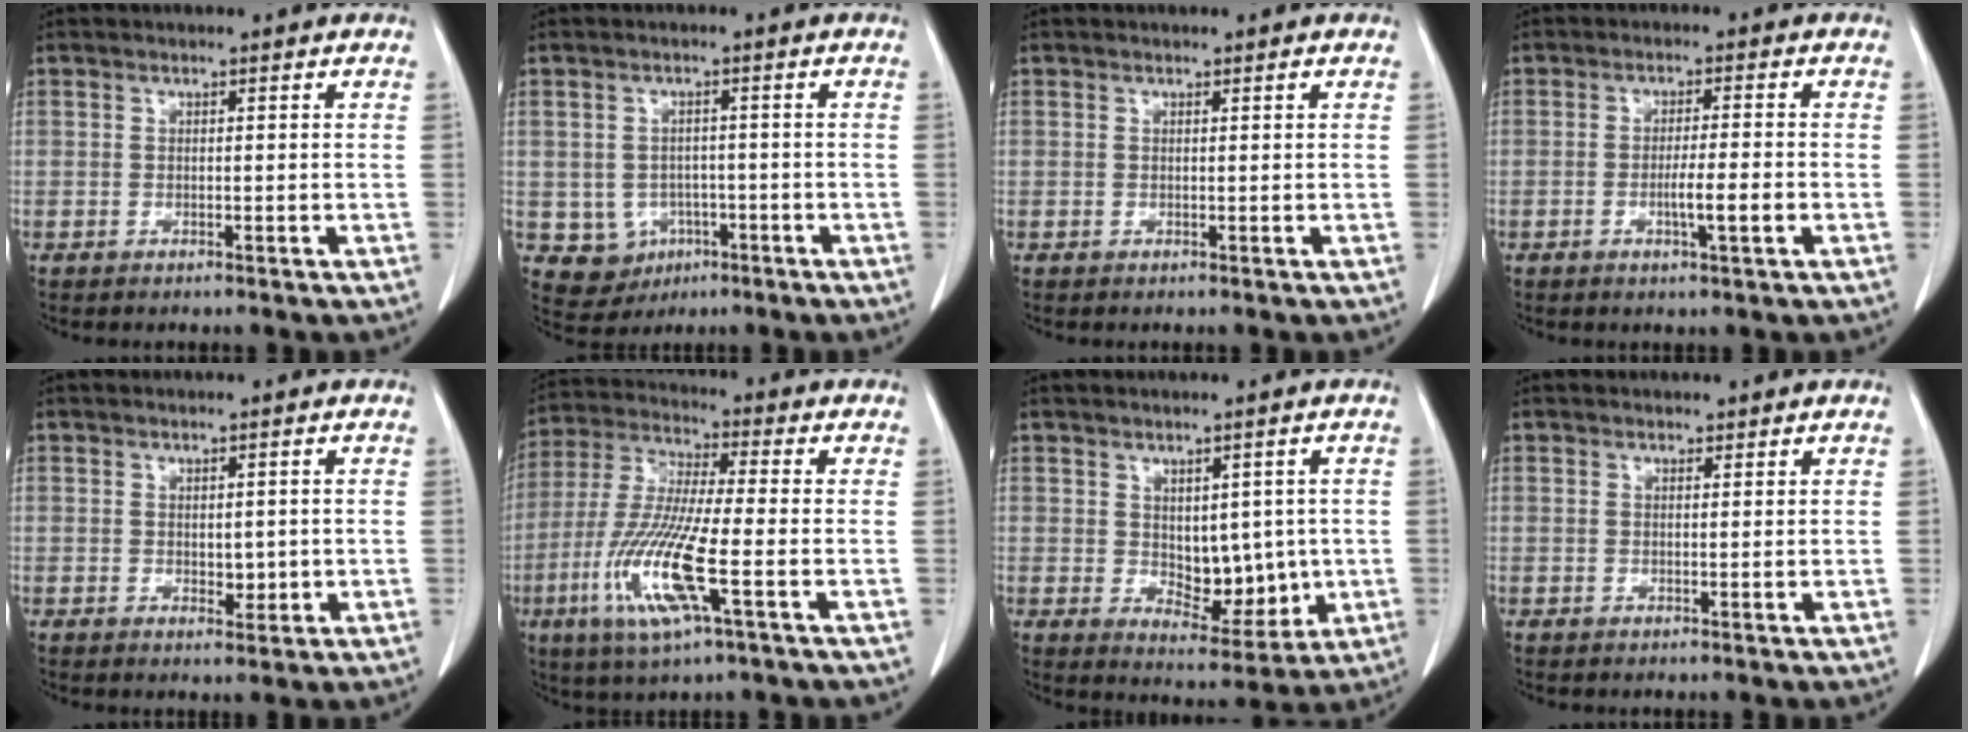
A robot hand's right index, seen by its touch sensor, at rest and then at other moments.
{"total": 5.8, "force": [-1.7, 5.4, 1.4], "torque": [-0.019, 0.005, -0.014]}
{"total": 0.0}
{"total": 4.4, "force": [-1.4, 0.0, 4.2], "torque": [-0.070, -0.005, -0.022]}
{"total": 2.4, "force": [-0.1, 1.4, 1.9], "torque": [-0.025, -0.004, 0.005]}
{"total": 13.9, "force": [-4.6, 1.2, 13.0], "torque": [-0.278, -0.021, -0.091]}
{"total": 7.6, "force": [0.2, 4.3, 6.3], "torque": [-0.080, -0.007, 0.022]}
{"total": 0.6, "force": [0.5, 0.2, 0.1], "torque": [-0.008, -0.003, 0.008]}